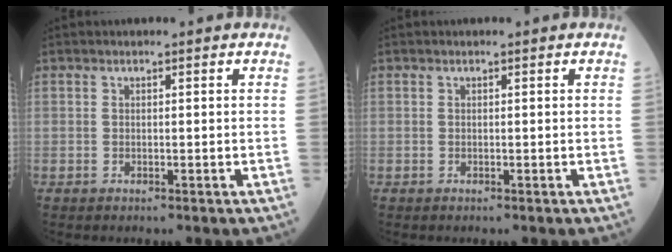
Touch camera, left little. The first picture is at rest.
{"total": 0.0}